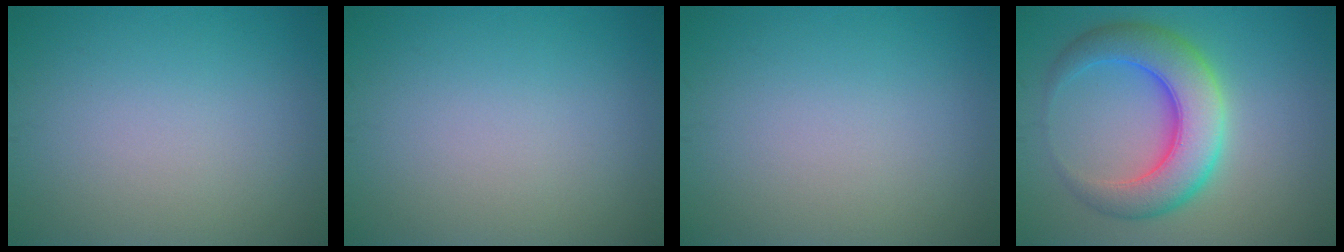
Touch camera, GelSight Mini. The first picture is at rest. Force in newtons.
{"total": 0.0}
{"total": 0.0}
{"total": 7.5, "press": 7.5, "slide": 0.2}